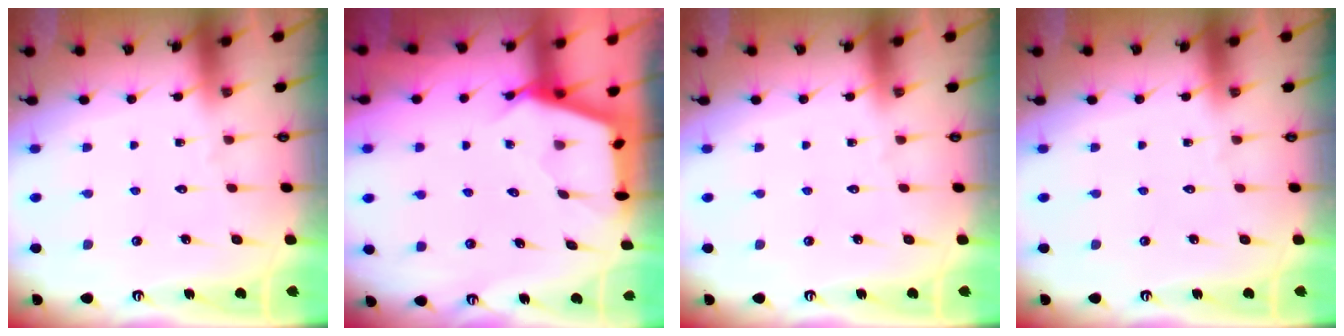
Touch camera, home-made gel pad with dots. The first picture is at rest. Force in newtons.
{"total": 2.6, "press": 2.6, "slide": 0.3}
{"total": 0.0}
{"total": 0.0}